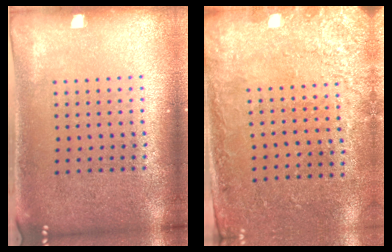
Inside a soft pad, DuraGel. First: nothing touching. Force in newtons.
{"total": 2.7, "press": 2.2, "slide": 1.5}